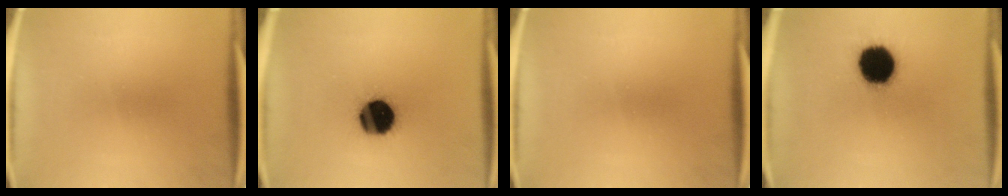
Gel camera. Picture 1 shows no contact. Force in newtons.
{"total": 16.9}
{"total": 0.0}
{"total": 16.3}